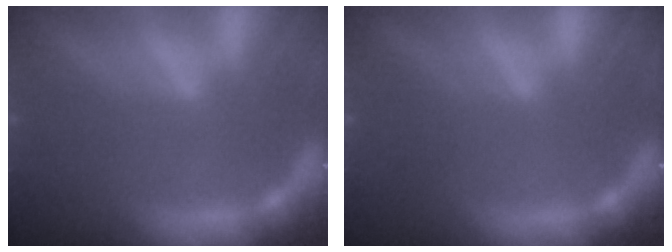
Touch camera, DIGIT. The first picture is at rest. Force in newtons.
{"total": 1.5}